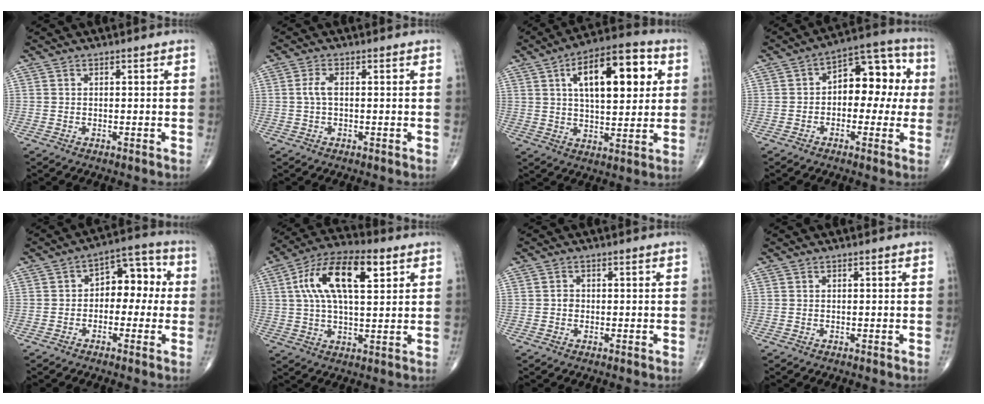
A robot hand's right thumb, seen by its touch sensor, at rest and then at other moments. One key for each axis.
{"total": 2.3, "fx": 0.0, "fy": 0.9, "fz": 2.1, "tx": -0.049, "ty": 0.001, "tz": -0.002}
{"total": 17.6, "fx": 5.2, "fy": 7.8, "fz": 14.9, "tx": -0.200, "ty": 0.004, "tz": 0.076}
{"total": 12.4, "fx": 0.7, "fy": 7.6, "fz": 9.7, "tx": -0.086, "ty": 0.042, "tz": -0.004}
{"total": 9.0, "fx": 0.0, "fy": 5.9, "fz": 6.8, "tx": -0.052, "ty": 0.039, "tz": -0.015}
{"total": 15.9, "fx": 5.0, "fy": 7.0, "fz": 13.3, "tx": -0.237, "ty": 0.015, "tz": 0.083}
{"total": 1.1, "fx": -0.1, "fy": 1.0, "fz": 0.5, "tx": -0.002, "ty": 0.004, "tz": -0.004}
{"total": 0.0}